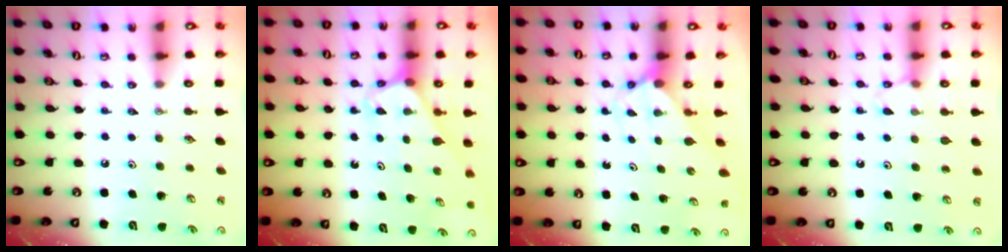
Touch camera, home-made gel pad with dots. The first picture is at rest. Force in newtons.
{"total": 3.2, "press": 3.2, "slide": 0.2}
{"total": 1.9, "press": 1.9, "slide": 0.2}
{"total": 6.9, "press": 6.9, "slide": 0.6}